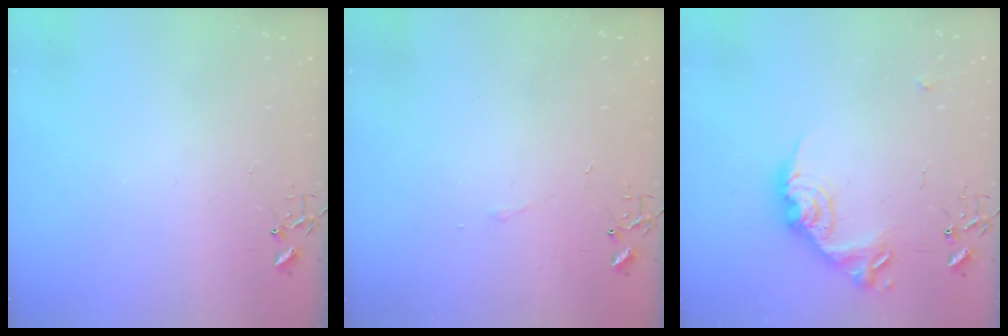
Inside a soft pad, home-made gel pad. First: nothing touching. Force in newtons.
{"total": 3.3, "press": 3.2, "slide": 0.6}
{"total": 16.7, "press": 16.7, "slide": 0.9}